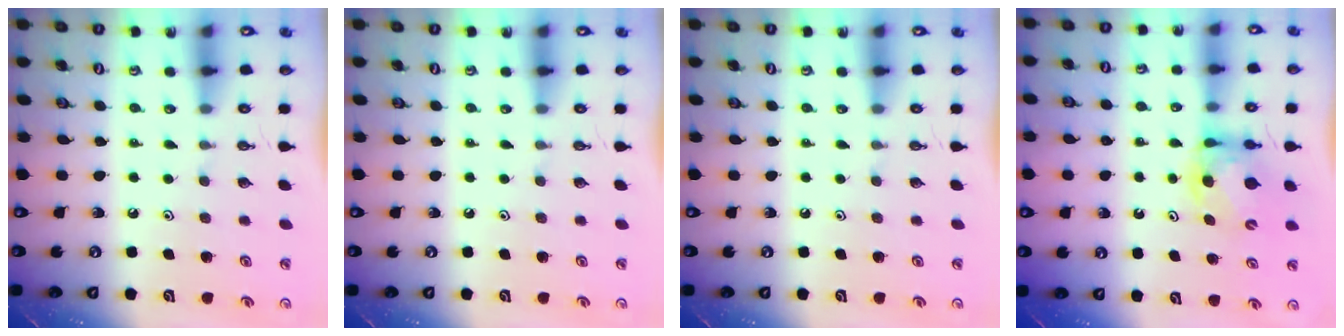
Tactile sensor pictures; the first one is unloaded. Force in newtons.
{"total": 0.0}
{"total": 0.0}
{"total": 6.1, "press": 6.1, "slide": 0.3}